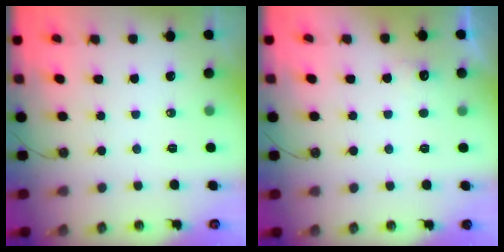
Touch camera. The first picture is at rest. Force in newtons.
{"total": 5.7, "press": 5.6, "slide": 1.3}